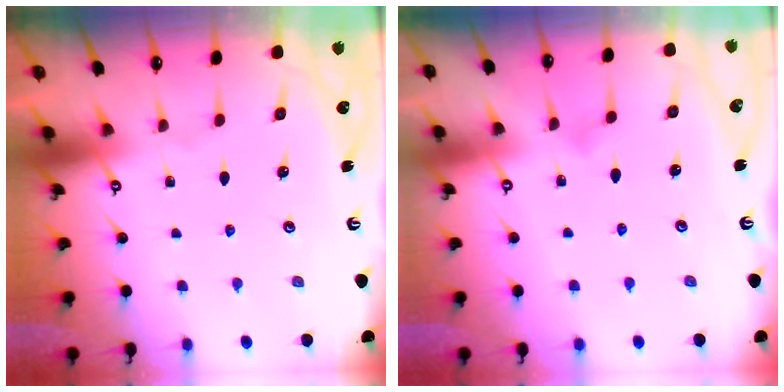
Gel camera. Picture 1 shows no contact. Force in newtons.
{"total": 3.7, "press": 3.7, "slide": 0.3}